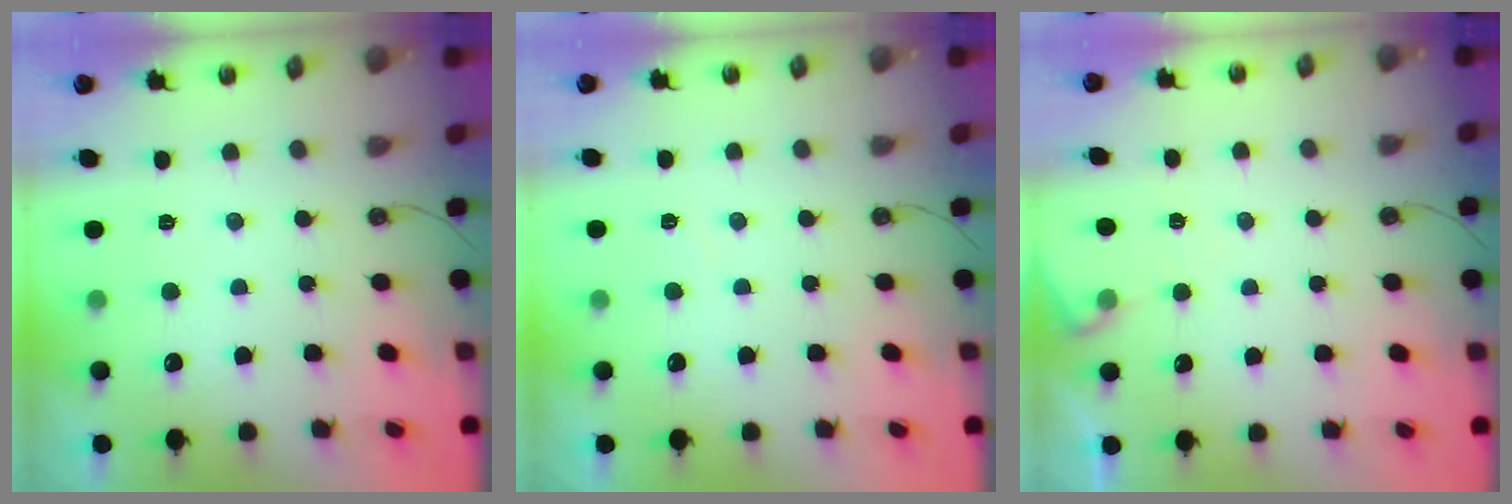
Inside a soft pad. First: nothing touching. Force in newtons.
{"total": 3.5, "press": 3.5, "slide": 0.6}
{"total": 4.7, "press": 4.7, "slide": 0.6}